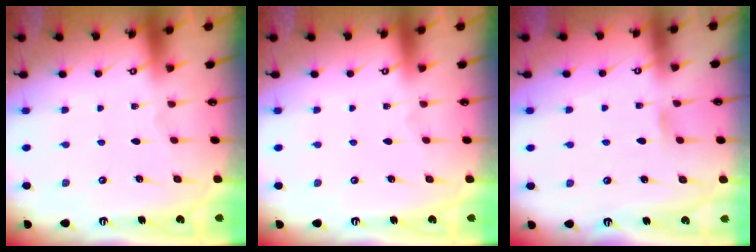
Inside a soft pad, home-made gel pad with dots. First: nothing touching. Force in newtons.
{"total": 0.0}
{"total": 4.2, "press": 4.2, "slide": 0.3}